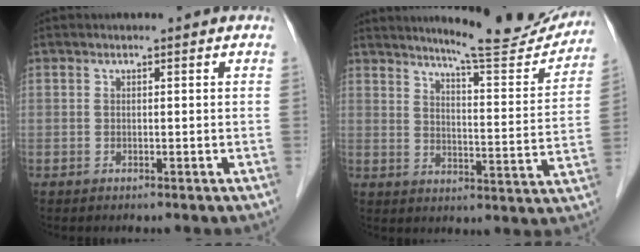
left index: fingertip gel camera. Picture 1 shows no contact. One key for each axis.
{"total": 15.8, "fx": 14.9, "fy": 0.7, "fz": 5.3, "tx": -0.075, "ty": -0.051, "tz": 0.189}